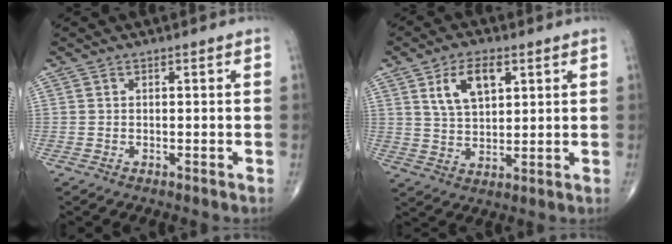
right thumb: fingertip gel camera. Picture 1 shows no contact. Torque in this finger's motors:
{"motor_torque": [-0.76, 1.04, 0.81, 0.48, 0.04]}